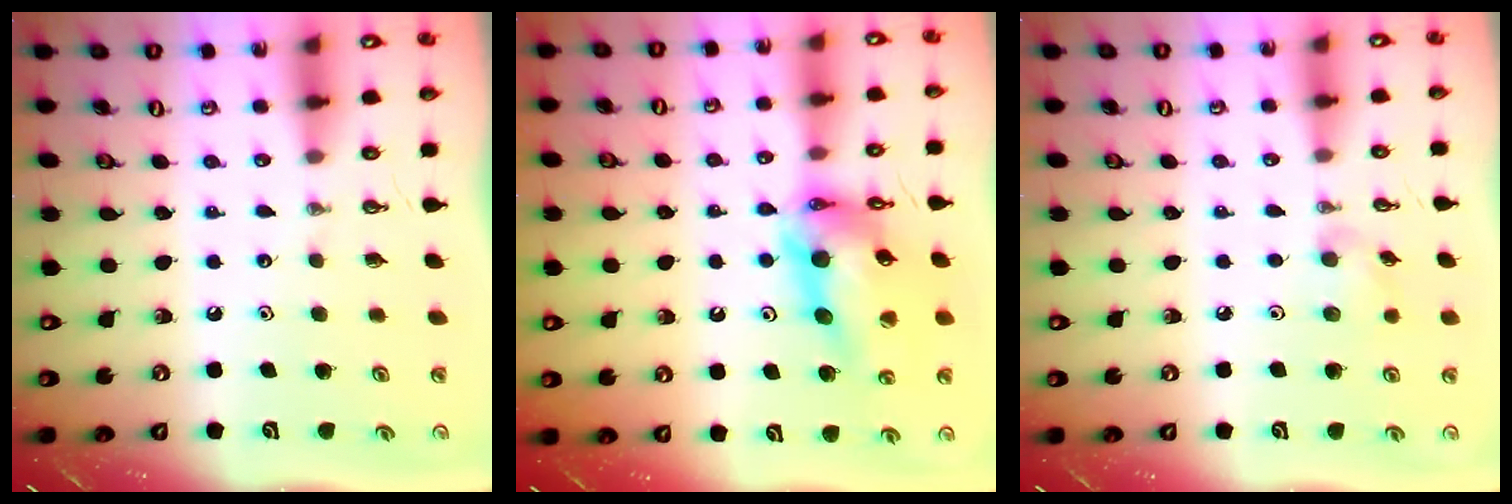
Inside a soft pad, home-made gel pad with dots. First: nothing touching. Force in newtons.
{"total": 16.9, "press": 16.9, "slide": 1.4}
{"total": 6.1, "press": 6.0, "slide": 1.0}